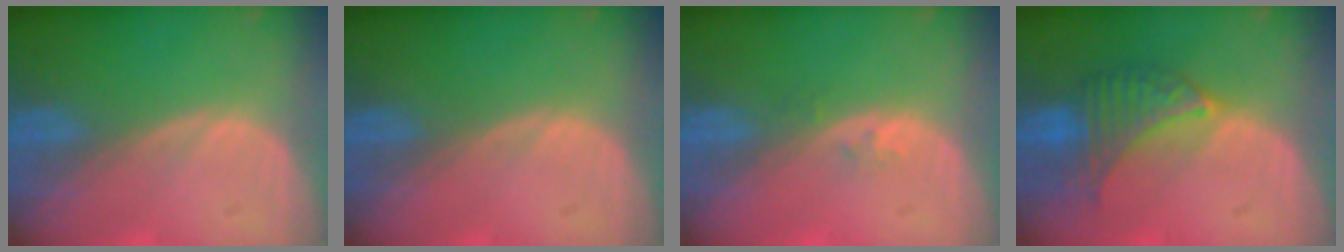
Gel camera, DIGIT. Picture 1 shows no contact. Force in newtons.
{"total": 0.0}
{"total": 1.1, "press": 0.8, "slide": 0.7}
{"total": 6.7, "press": 6.6, "slide": 0.7}